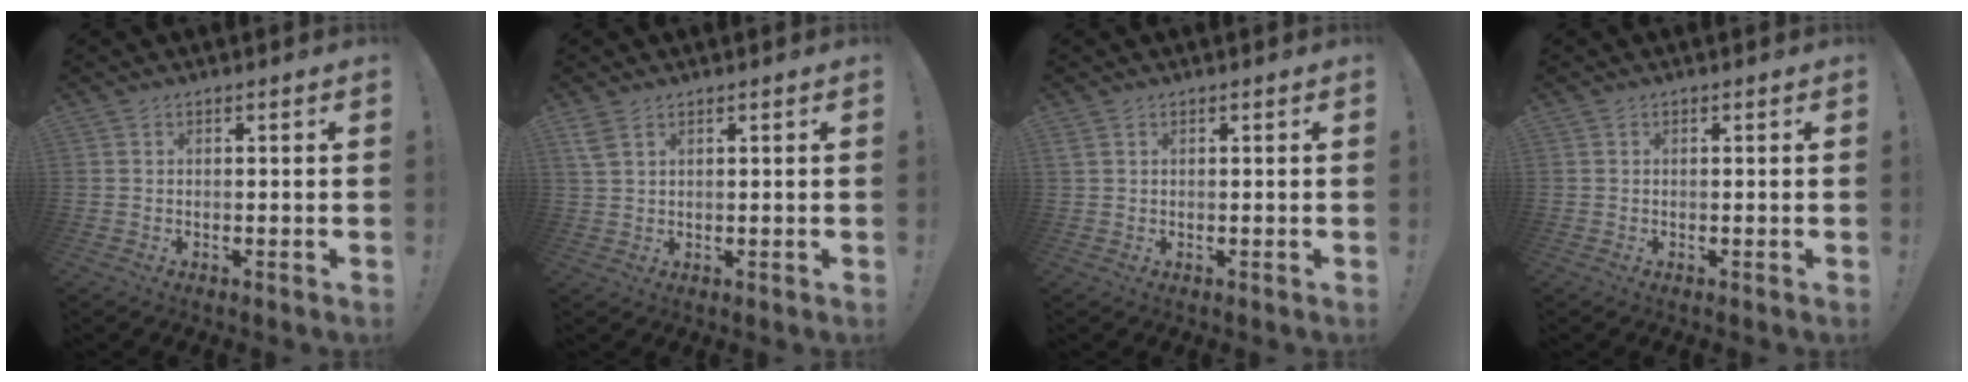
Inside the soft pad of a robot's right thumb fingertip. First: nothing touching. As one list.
[{"total": 3.6, "force": [2.1, 1.8, 2.3], "torque": [-0.042, -0.005, 0.042]}, {"total": 1.1, "force": [0.6, 0.7, 0.6], "torque": [-0.014, 0.004, 0.013]}, {"total": 0.0}]